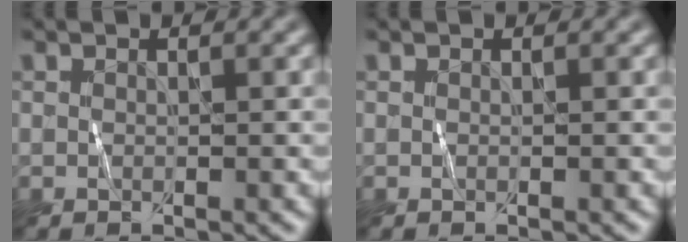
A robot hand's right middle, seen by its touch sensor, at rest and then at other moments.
{"total": 0.0}